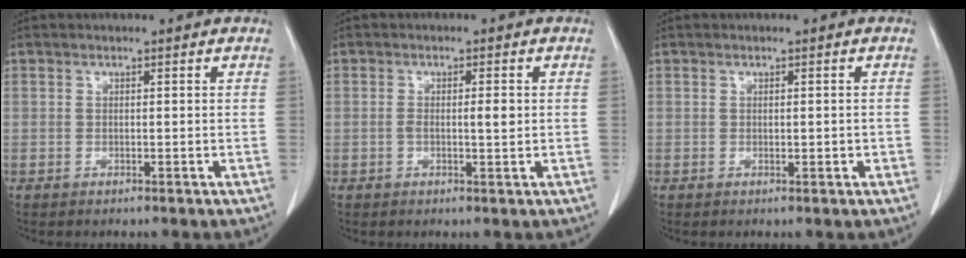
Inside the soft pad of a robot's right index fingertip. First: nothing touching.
{"total": 2.6, "force": [0.0, 0.5, 2.6], "torque": [-0.046, 0.000, 0.000]}
{"total": 1.1, "force": [-0.2, 0.4, 1.0], "torque": [-0.013, 0.000, 0.001]}